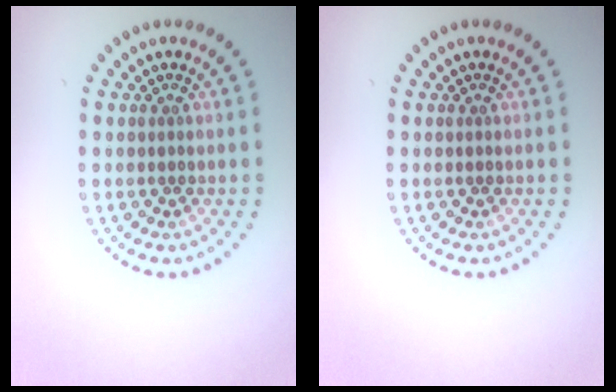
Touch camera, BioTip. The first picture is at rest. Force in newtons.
{"total": 0.0}